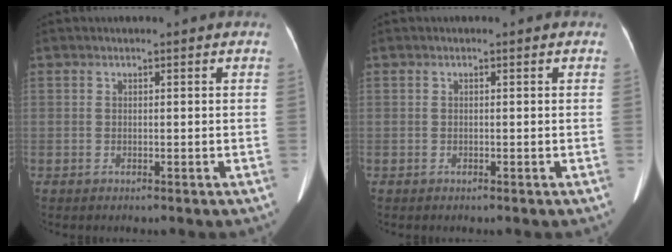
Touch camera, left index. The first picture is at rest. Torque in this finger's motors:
{"motor_torque": [0.01, 0.05, 0.00, 0.00]}